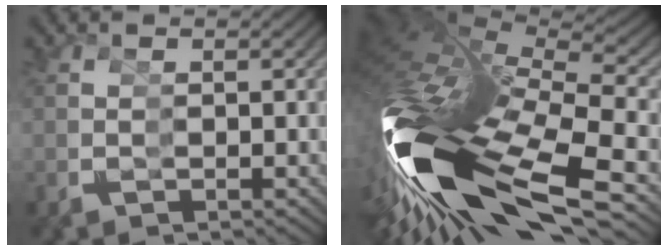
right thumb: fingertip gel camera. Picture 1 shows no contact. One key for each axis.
{"total": 22.8, "fx": -3.9, "fy": 12.5, "fz": 18.6, "tx": -0.393, "ty": -0.049, "tz": -0.044}